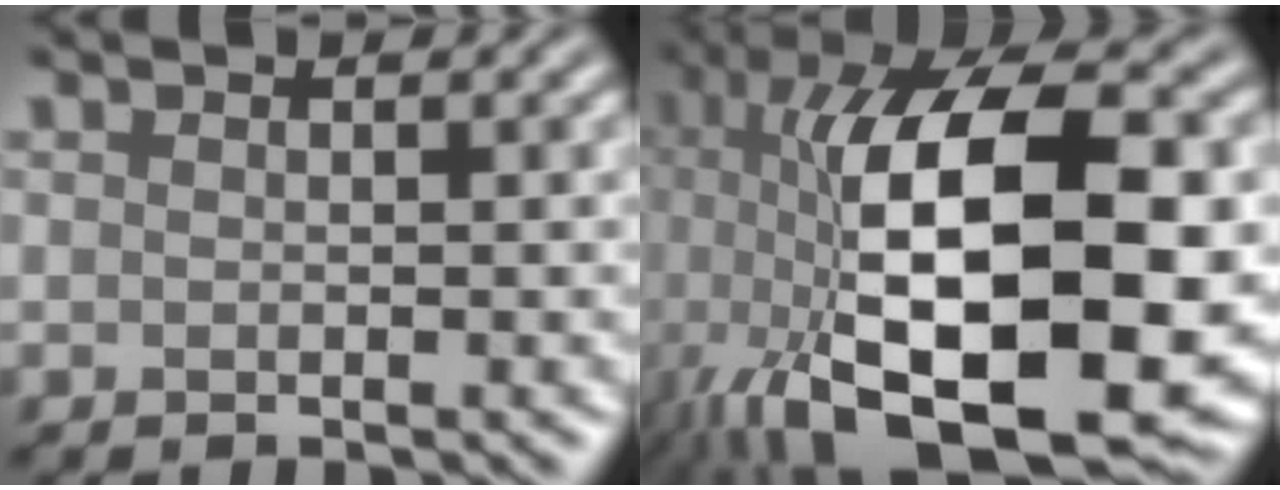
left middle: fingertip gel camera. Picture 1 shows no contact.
{"total": 18.8, "force": [-2.4, 7.9, 16.8], "torque": [-0.292, -0.003, -0.031]}